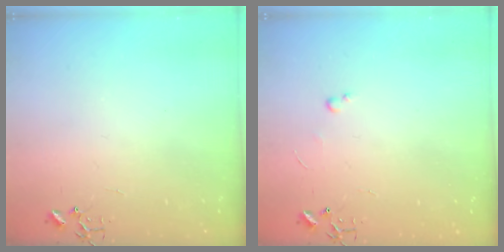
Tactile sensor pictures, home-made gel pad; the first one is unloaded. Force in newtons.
{"total": 2.4, "press": 2.3, "slide": 0.4}